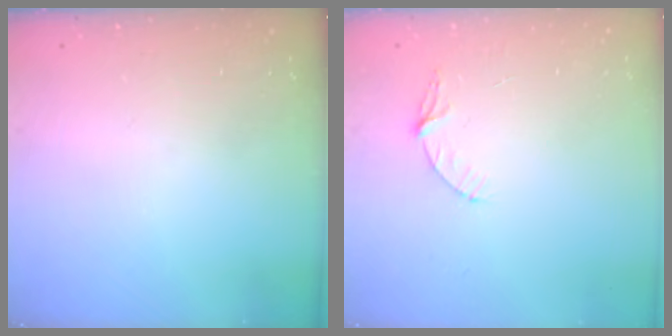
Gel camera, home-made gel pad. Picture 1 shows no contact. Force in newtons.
{"total": 4.7, "press": 4.7, "slide": 0.4}